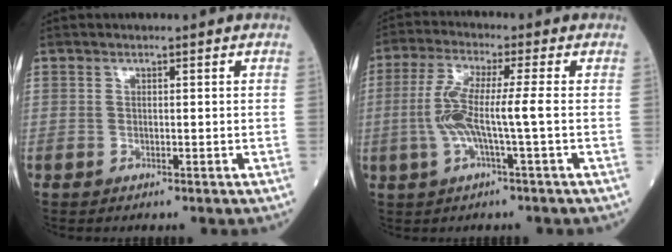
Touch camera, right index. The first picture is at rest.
{"total": 7.6, "force": [-0.9, 0.2, 7.5], "torque": [-0.159, 0.012, -0.021]}